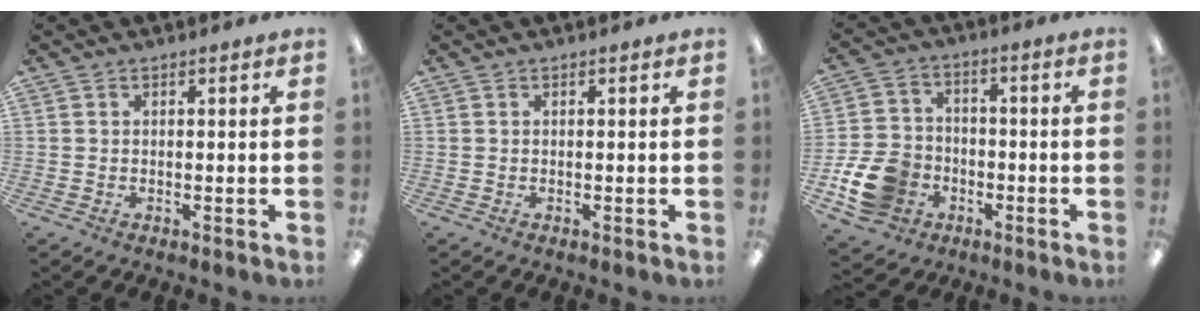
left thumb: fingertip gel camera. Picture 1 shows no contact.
{"total": 0.0}
{"total": 12.3, "force": [-5.1, 9.6, 5.7], "torque": [-0.135, 0.041, -0.086]}